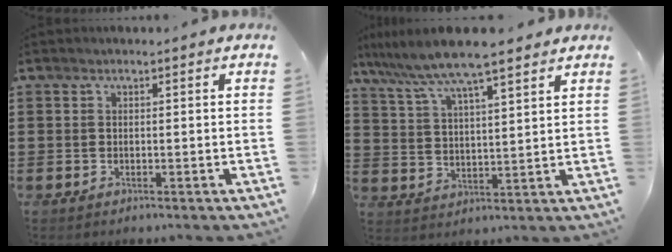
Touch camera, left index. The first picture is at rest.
{"total": 8.1, "force": [6.9, 0.3, 4.2], "torque": [-0.105, -0.027, 0.119]}